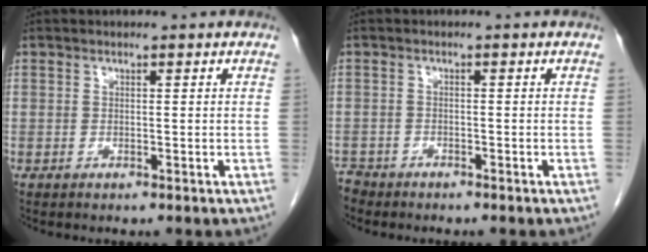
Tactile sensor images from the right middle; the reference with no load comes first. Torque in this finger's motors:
{"motor_torque": [0.83, -1.31, 1.05, 0.21]}